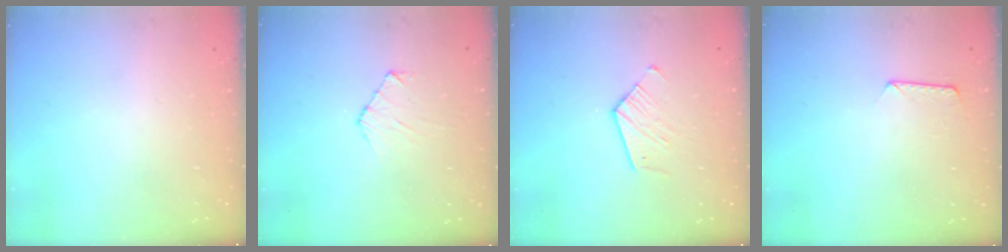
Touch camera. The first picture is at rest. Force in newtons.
{"total": 5.4, "press": 5.4, "slide": 0.5}
{"total": 6.6, "press": 6.6, "slide": 0.2}
{"total": 6.2, "press": 6.2, "slide": 0.5}